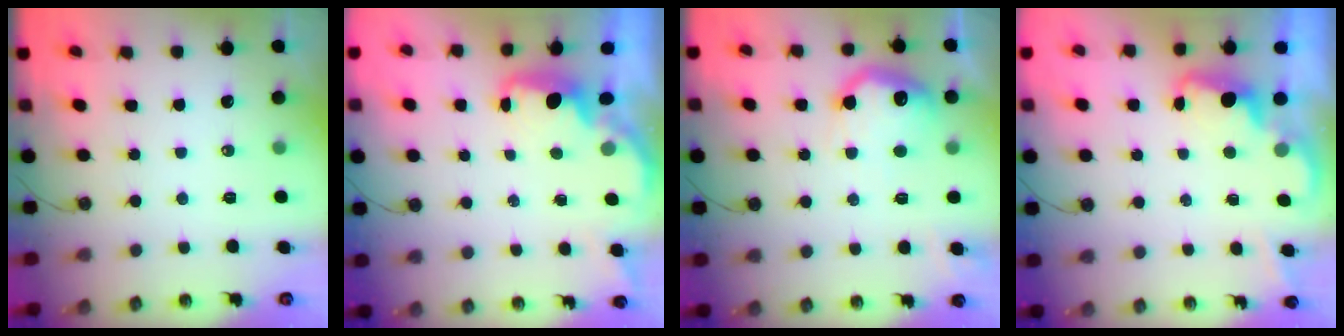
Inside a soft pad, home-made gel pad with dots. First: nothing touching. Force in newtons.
{"total": 1.5, "press": 1.3, "slide": 0.7}
{"total": 14.8, "press": 14.7, "slide": 0.8}
{"total": 2.1, "press": 2.1, "slide": 0.6}